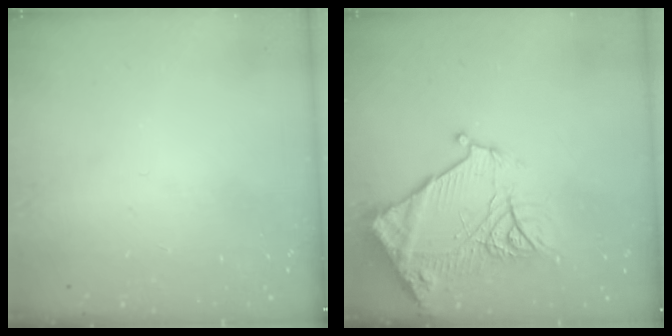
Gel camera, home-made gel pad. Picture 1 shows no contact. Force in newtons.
{"total": 16.3, "press": 16.2, "slide": 1.7}